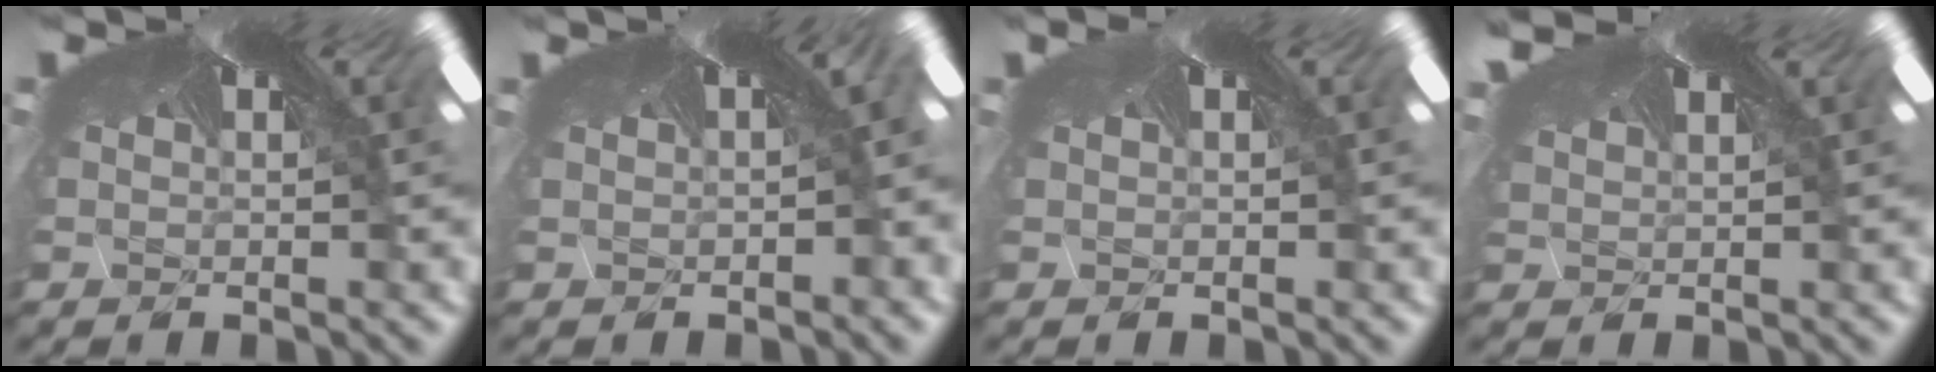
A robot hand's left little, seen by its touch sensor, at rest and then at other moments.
{"total": 1.2, "force": [-1.2, 0.1, -0.3], "torque": [-0.001, -0.013, -0.005]}
{"total": 0.0}
{"total": 1.3, "force": [1.1, 0.8, 0.3], "torque": [-0.027, 0.004, 0.019]}